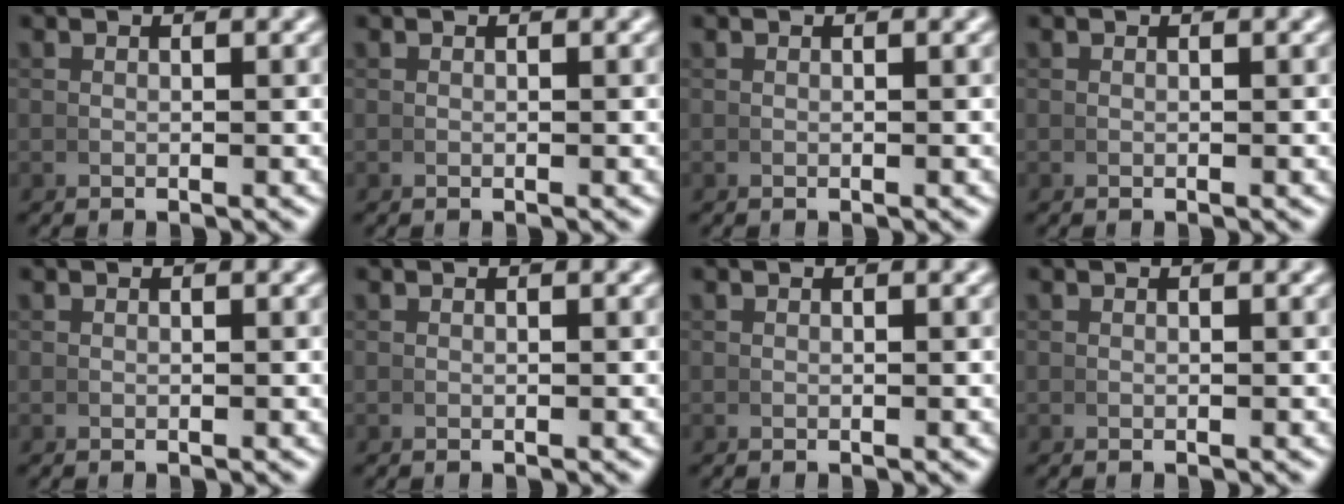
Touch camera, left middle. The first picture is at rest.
{"total": 0.0}
{"total": 0.0}
{"total": 0.0}
{"total": 0.0}
{"total": 0.0}
{"total": 0.0}
{"total": 0.0}